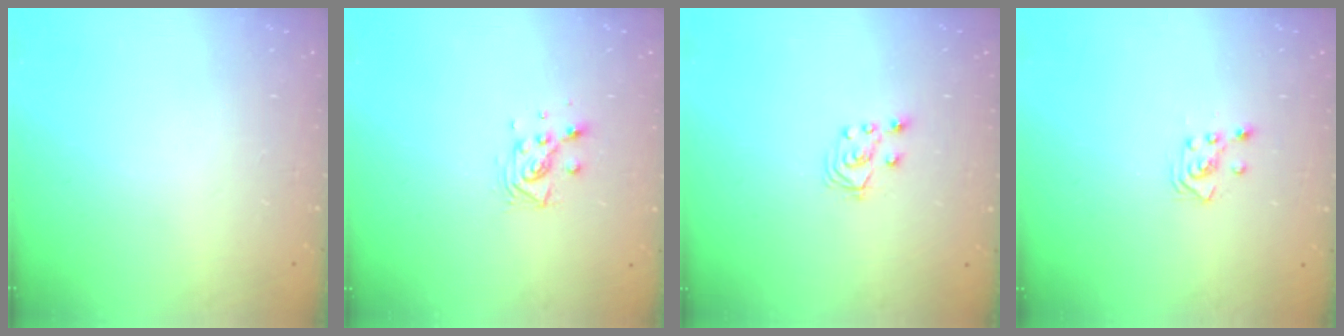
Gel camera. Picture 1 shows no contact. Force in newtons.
{"total": 6.7, "press": 6.3, "slide": 2.3}
{"total": 2.8, "press": 2.7, "slide": 0.7}
{"total": 2.9, "press": 2.8, "slide": 0.3}